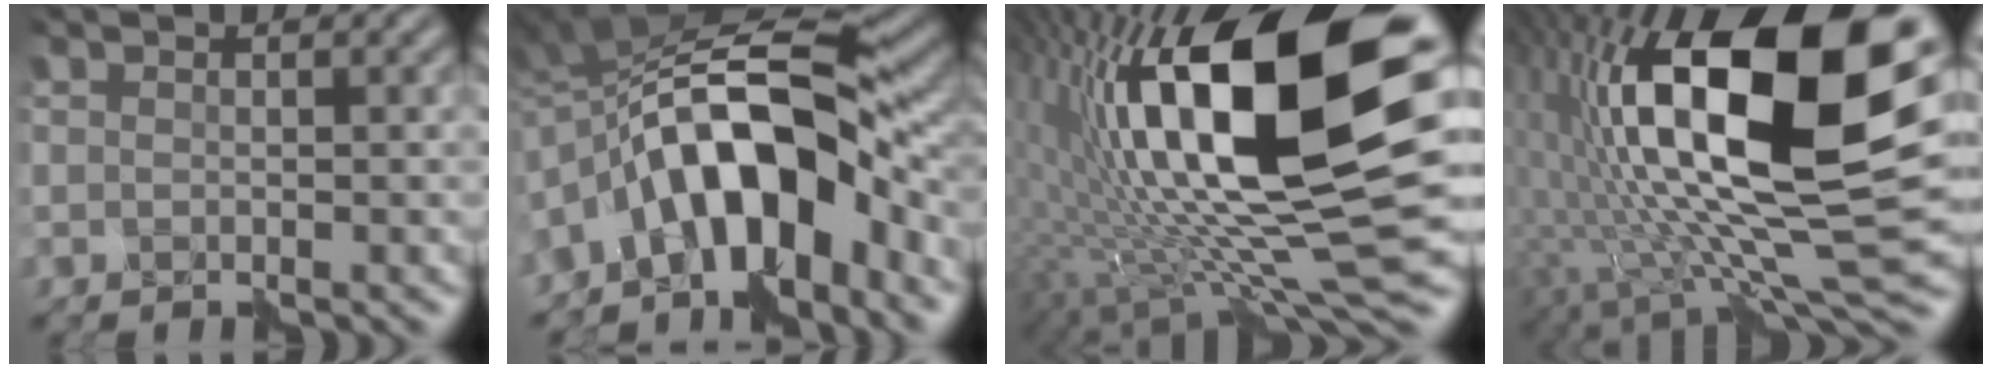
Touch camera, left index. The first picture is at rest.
{"total": 10.9, "force": [-3.6, 5.0, 9.0], "torque": [-0.133, 0.019, -0.071]}
{"total": 18.3, "force": [3.1, 5.2, 17.3], "torque": [-0.296, 0.002, 0.046]}
{"total": 17.7, "force": [4.4, 6.3, 16.0], "torque": [-0.284, 0.003, 0.072]}